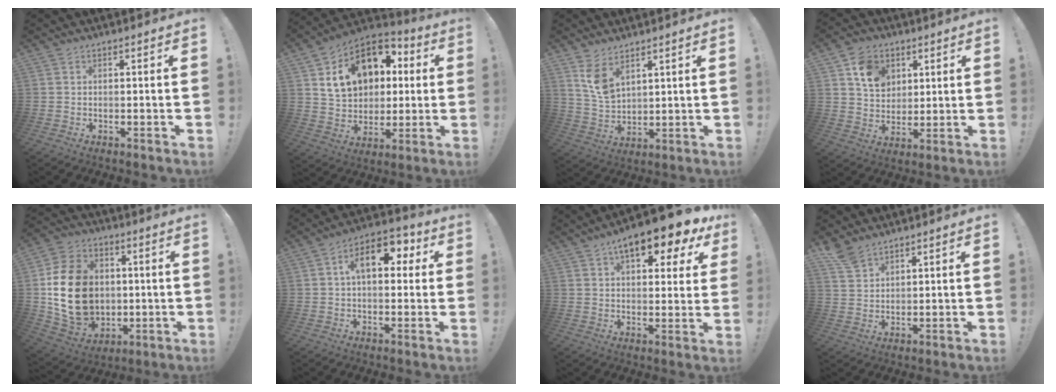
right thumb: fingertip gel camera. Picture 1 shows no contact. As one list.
[{"total": 19.5, "force": [6.7, 14.5, 11.2], "torque": [-0.164, -0.016, 0.142]}, {"total": 7.9, "force": [5.3, 4.0, 4.3], "torque": [-0.066, -0.031, 0.101]}, {"total": 11.0, "force": [5.5, 8.4, 4.4], "torque": [-0.063, -0.019, 0.108]}, {"total": 21.4, "force": [0.5, 17.2, 12.8], "torque": [-0.218, 0.008, 0.038]}, {"total": 12.5, "force": [3.1, 6.9, 10.0], "torque": [-0.150, 0.012, 0.053]}, {"total": 12.3, "force": [7.2, 4.7, 8.7], "torque": [-0.117, -0.040, 0.118]}, {"total": 5.8, "force": [4.9, 2.4, 2.0], "torque": [-0.030, -0.031, 0.093]}]